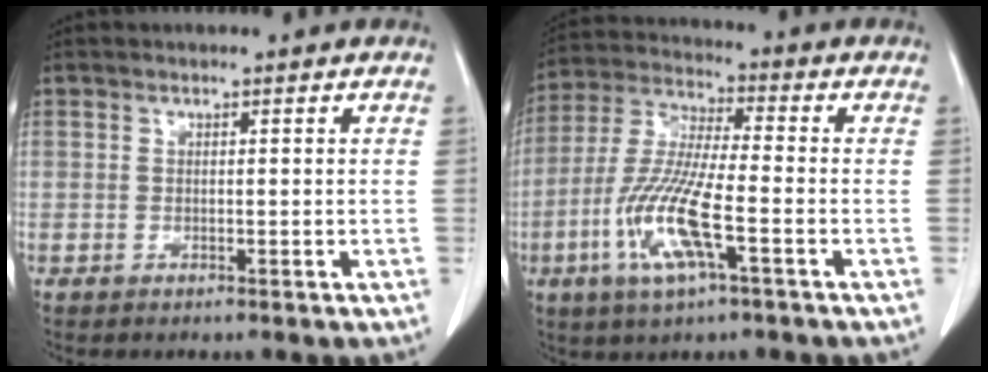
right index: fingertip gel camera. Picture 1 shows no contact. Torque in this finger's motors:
{"motor_torque": [1.18, -0.14, 0.40, 0.21]}